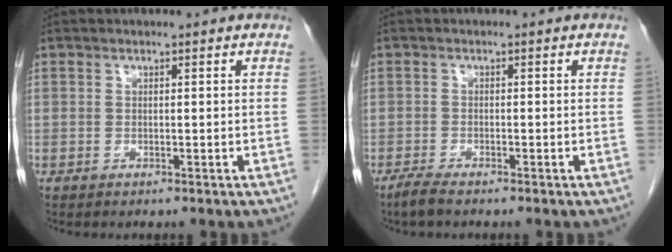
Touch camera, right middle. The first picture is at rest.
{"total": 2.0, "force": [-1.7, 0.2, 1.1], "torque": [-0.034, -0.006, -0.034]}